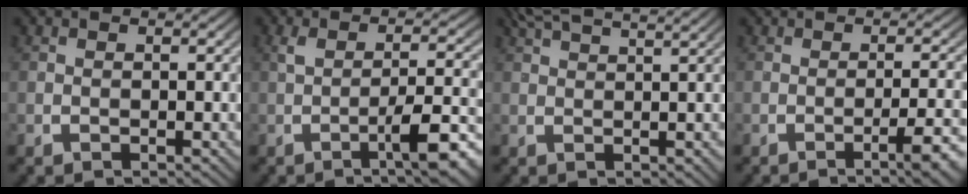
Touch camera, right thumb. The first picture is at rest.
{"total": 5.5, "force": [-1.4, 1.5, 5.1], "torque": [-0.076, 0.002, -0.017]}
{"total": 4.1, "force": [3.5, 0.4, 2.1], "torque": [-0.027, 0.005, 0.059]}
{"total": 4.2, "force": [-1.8, 0.9, 3.6], "torque": [-0.050, 0.006, -0.032]}